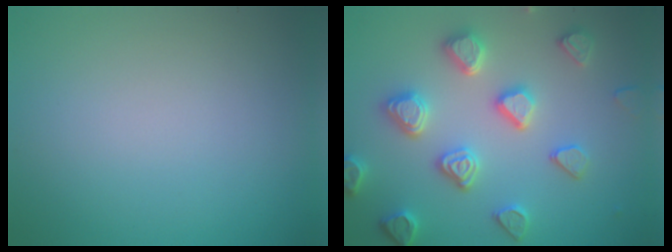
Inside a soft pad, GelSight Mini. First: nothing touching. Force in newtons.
{"total": 4.8, "press": 4.6, "slide": 1.2}